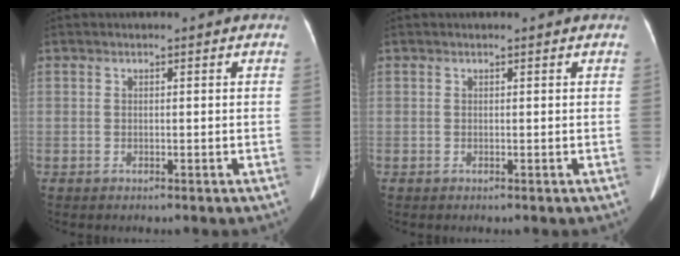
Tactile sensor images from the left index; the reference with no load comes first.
{"total": 0.0}